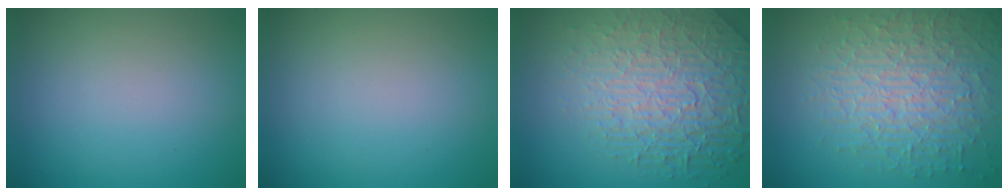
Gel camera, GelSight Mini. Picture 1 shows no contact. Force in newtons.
{"total": 0.0}
{"total": 7.3, "press": 5.7, "slide": 4.6}
{"total": 8.2, "press": 5.9, "slide": 5.7}